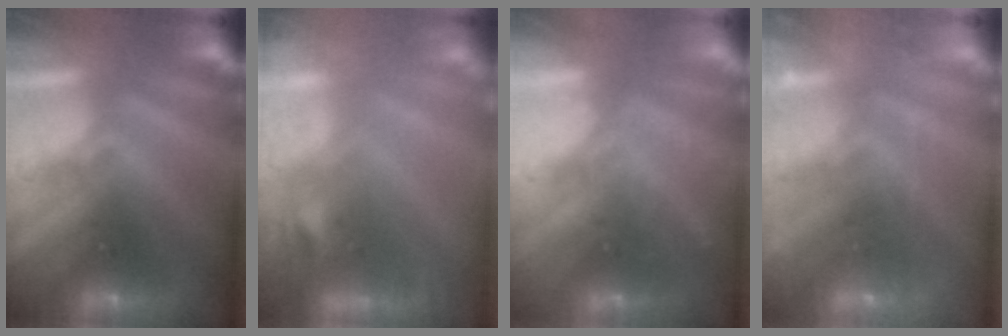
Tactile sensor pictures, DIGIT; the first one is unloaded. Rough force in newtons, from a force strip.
{"total": 7.4}
{"total": 2.3}
{"total": 2.2}